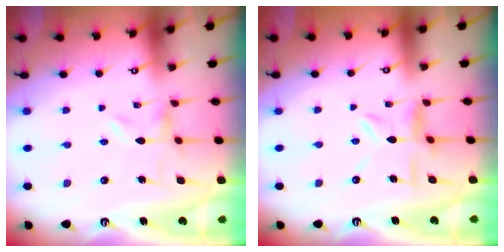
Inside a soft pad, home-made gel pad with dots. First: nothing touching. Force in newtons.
{"total": 8.6, "press": 8.5, "slide": 0.9}